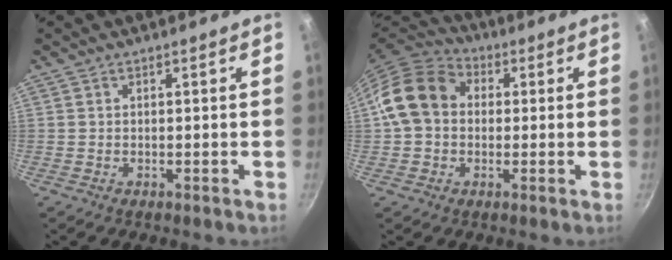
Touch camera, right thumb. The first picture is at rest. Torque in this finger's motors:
{"motor_torque": [1.02, 2.46, 0.66, -0.54, 0.28]}